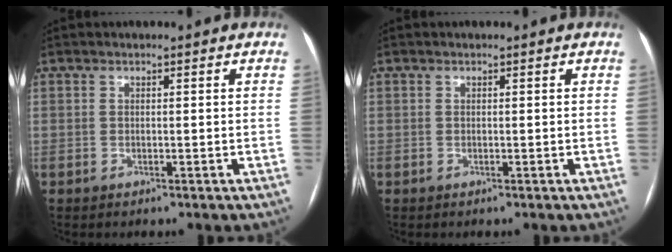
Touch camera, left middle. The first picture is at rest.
{"total": 0.0}